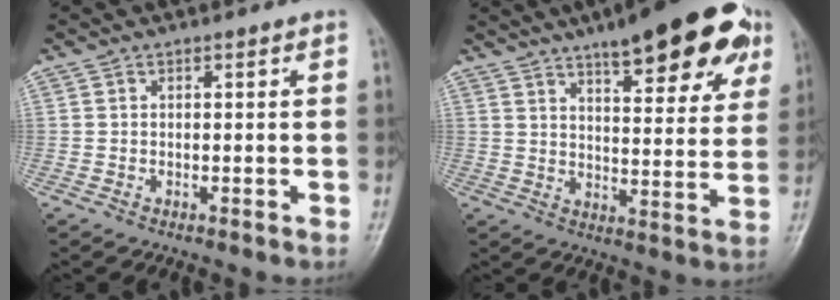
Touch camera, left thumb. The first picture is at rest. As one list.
[{"total": 21.3, "force": [12.8, 6.7, 15.6], "torque": [-0.183, -0.027, 0.173]}]